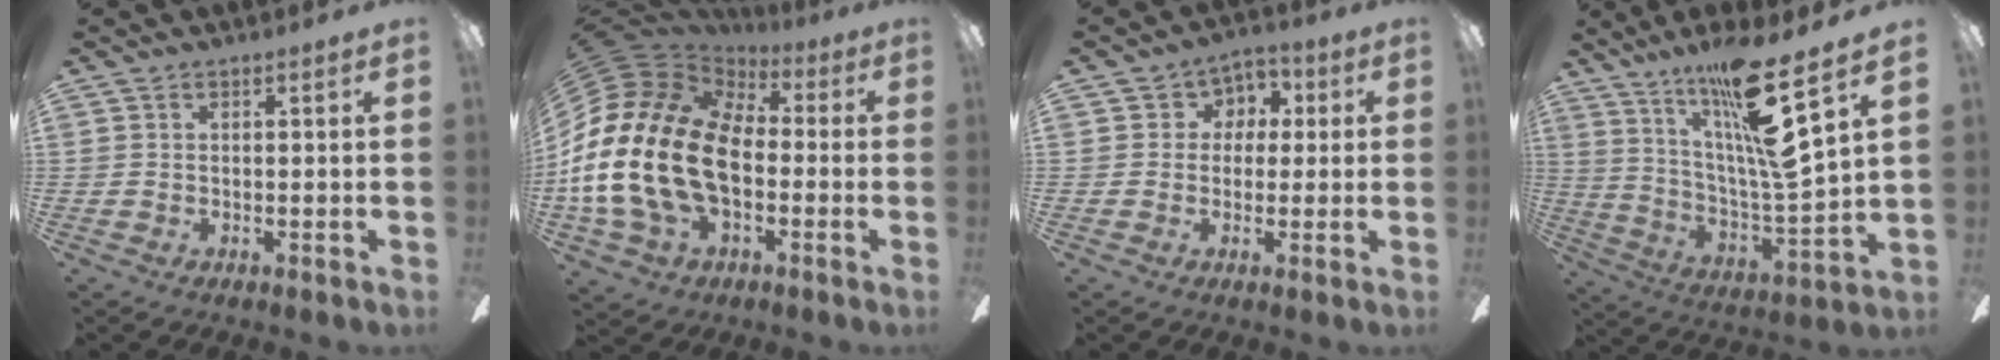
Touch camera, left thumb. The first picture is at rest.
{"total": 25.7, "force": [-2.4, 17.0, 19.1], "torque": [-0.414, 0.028, -0.036]}
{"total": 5.1, "force": [0.1, 4.9, 1.6], "torque": [-0.026, 0.014, -0.002]}
{"total": 20.6, "force": [13.7, 2.2, 15.2], "torque": [-0.283, -0.086, 0.208]}